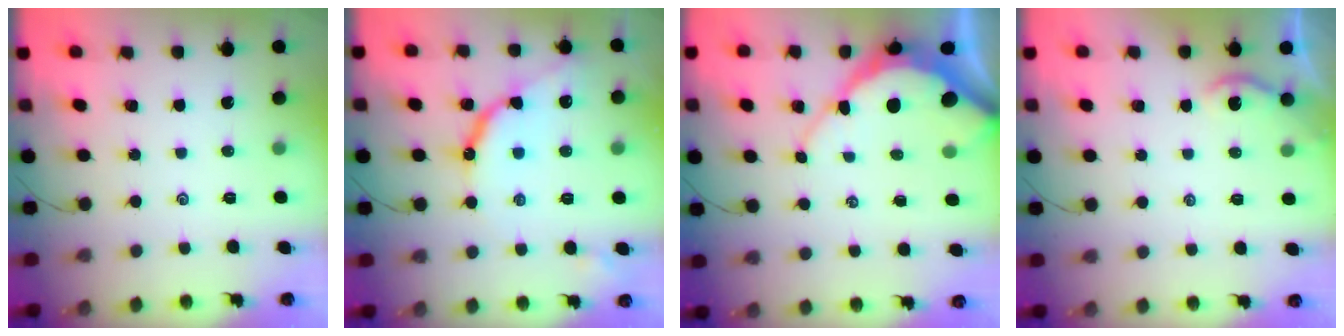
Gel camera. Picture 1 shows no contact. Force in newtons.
{"total": 10.8, "press": 10.8, "slide": 0.7}
{"total": 9.2, "press": 9.2, "slide": 0.7}
{"total": 2.3, "press": 2.3, "slide": 0.2}